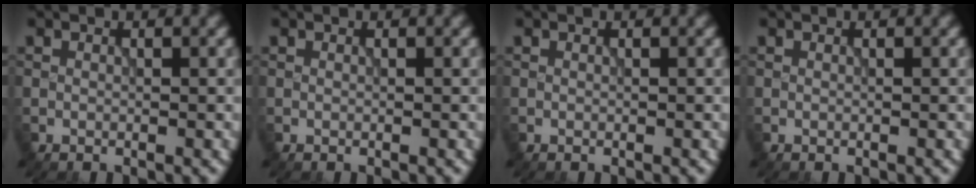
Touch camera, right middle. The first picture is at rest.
{"total": 0.0}
{"total": 0.0}
{"total": 0.0}